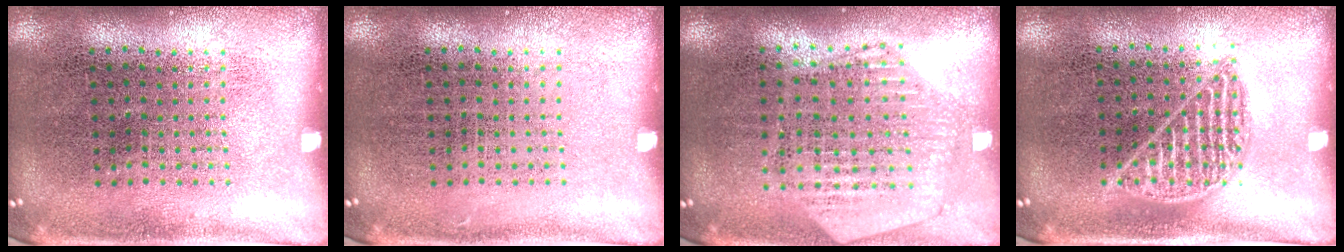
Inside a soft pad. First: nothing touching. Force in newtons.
{"total": 0.0}
{"total": 1.2, "press": 1.1, "slide": 0.3}
{"total": 1.0, "press": 0.9, "slide": 0.3}